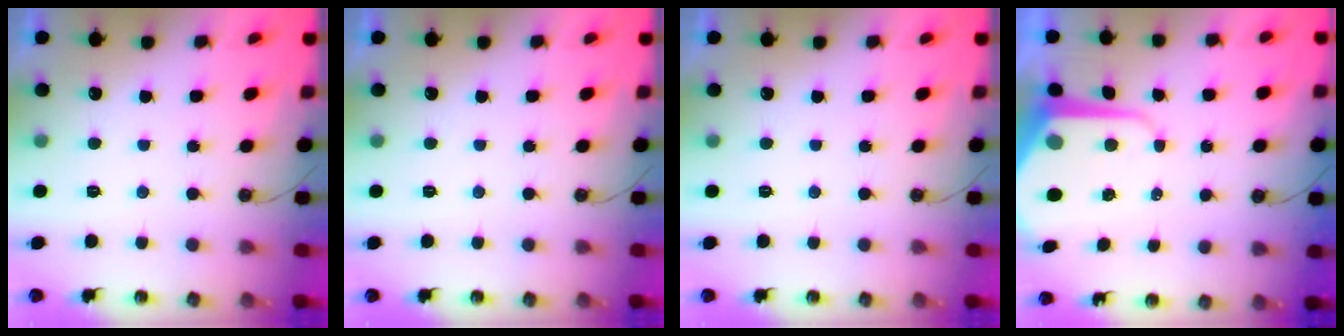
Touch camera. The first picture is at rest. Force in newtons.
{"total": 0.0}
{"total": 0.0}
{"total": 11.4, "press": 11.3, "slide": 1.1}